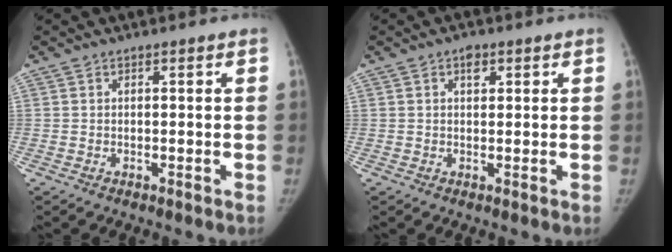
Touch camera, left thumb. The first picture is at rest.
{"total": 2.4, "force": [1.1, 1.6, 1.5], "torque": [-0.009, -0.001, 0.013]}